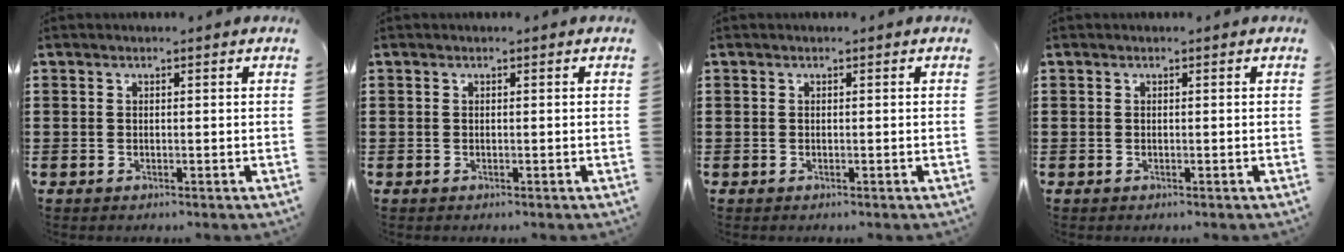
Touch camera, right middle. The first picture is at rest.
{"total": 0.0}
{"total": 0.0}
{"total": 0.0}